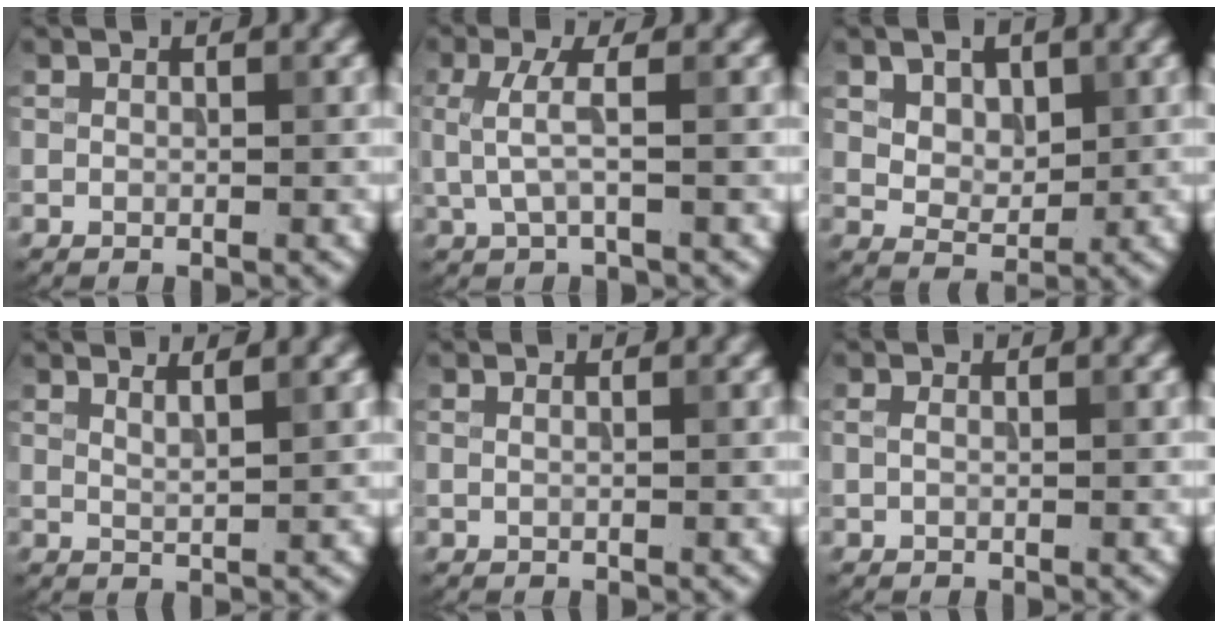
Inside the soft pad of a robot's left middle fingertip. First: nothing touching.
{"total": 2.5, "force": [0.2, 0.3, 2.5], "torque": [-0.064, 0.003, 0.005]}
{"total": 3.4, "force": [1.5, 2.3, 2.1], "torque": [-0.051, -0.005, 0.036]}
{"total": 2.0, "force": [1.6, 0.2, 1.3], "torque": [-0.016, 0.012, 0.018]}
{"total": 0.0}
{"total": 0.7, "force": [0.0, 0.3, 0.6], "torque": [-0.018, 0.002, 0.001]}